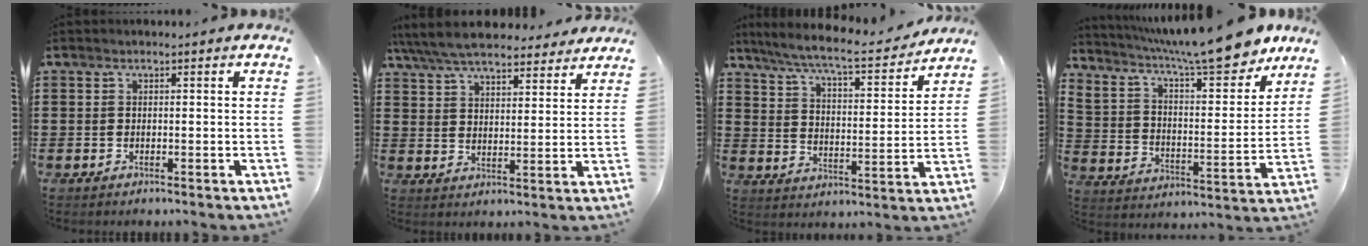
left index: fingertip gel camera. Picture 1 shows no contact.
{"total": 7.2, "force": [6.7, 1.4, 2.4], "torque": [-0.072, -0.023, 0.121]}
{"total": 7.4, "force": [6.6, 0.0, 3.3], "torque": [-0.091, -0.041, 0.110]}
{"total": 11.4, "force": [10.1, 0.4, 5.3], "torque": [-0.122, -0.071, 0.168]}